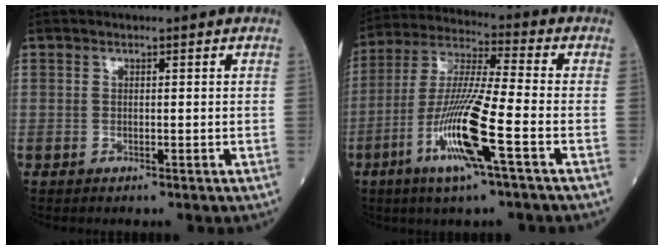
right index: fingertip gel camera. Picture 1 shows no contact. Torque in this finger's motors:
{"motor_torque": [1.82, -0.32, 0.41, 0.21]}